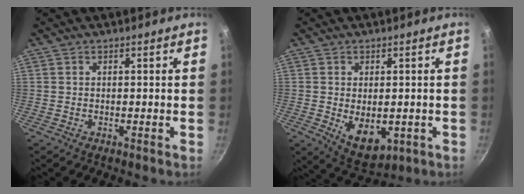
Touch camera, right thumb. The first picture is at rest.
{"total": 8.4, "force": [-1.2, 5.3, 6.5], "torque": [-0.085, -0.013, 0.001]}